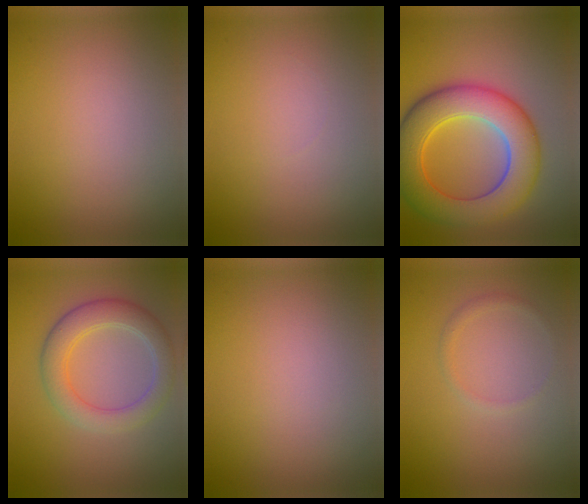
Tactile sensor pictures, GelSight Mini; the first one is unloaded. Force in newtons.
{"total": 0.0}
{"total": 9.9, "press": 9.9, "slide": 0.3}
{"total": 4.4, "press": 4.4, "slide": 0.1}
{"total": 0.0}
{"total": 0.9, "press": 0.9, "slide": 0.1}